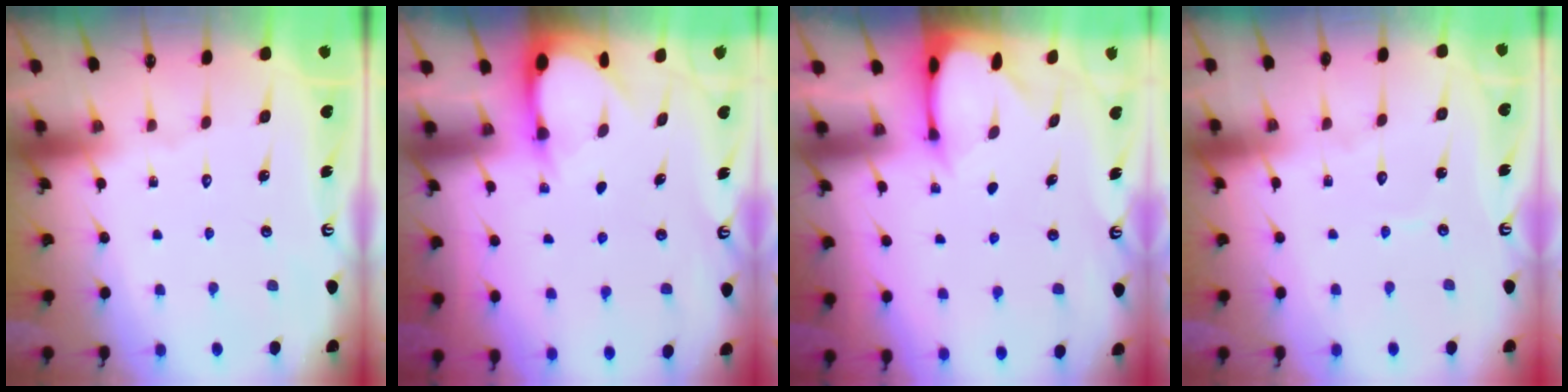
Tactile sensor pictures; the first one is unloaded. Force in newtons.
{"total": 2.9, "press": 2.9, "slide": 0.4}
{"total": 2.4, "press": 2.4, "slide": 0.3}
{"total": 3.4, "press": 3.3, "slide": 0.4}